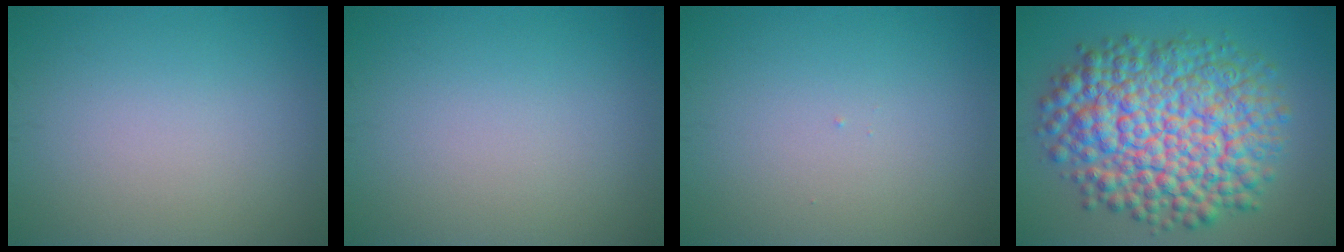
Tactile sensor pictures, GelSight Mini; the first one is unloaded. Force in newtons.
{"total": 0.0}
{"total": 0.0}
{"total": 12.8, "press": 12.8, "slide": 0.3}